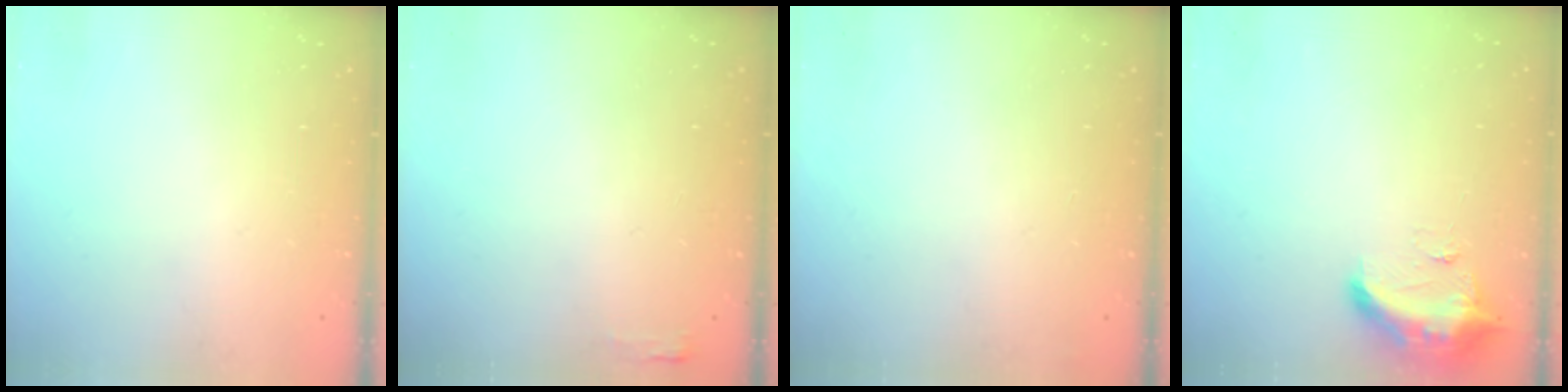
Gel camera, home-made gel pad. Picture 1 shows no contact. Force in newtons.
{"total": 2.7, "press": 2.6, "slide": 0.8}
{"total": 8.9, "press": 3.1, "slide": 8.3}
{"total": 9.6, "press": 9.6, "slide": 0.6}